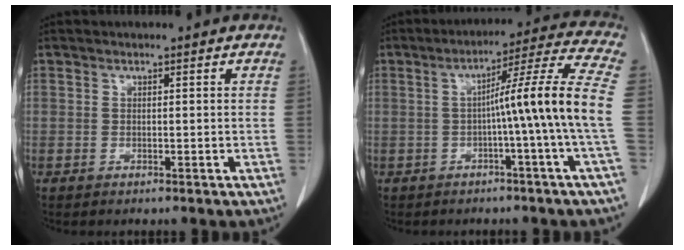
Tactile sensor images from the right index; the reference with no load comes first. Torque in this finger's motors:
{"motor_torque": [1.36, -0.37, 0.75, 0.18]}